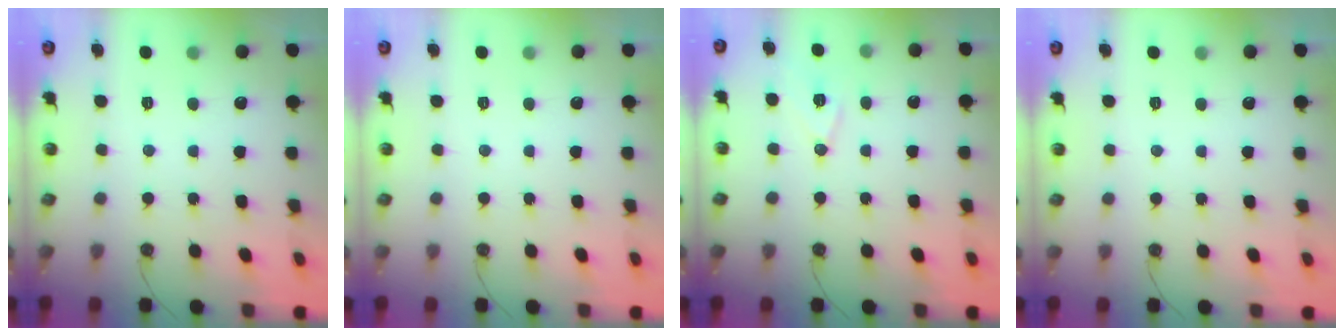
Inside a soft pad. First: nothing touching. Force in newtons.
{"total": 0.0}
{"total": 8.5, "press": 7.8, "slide": 3.5}
{"total": 3.9, "press": 1.0, "slide": 3.8}